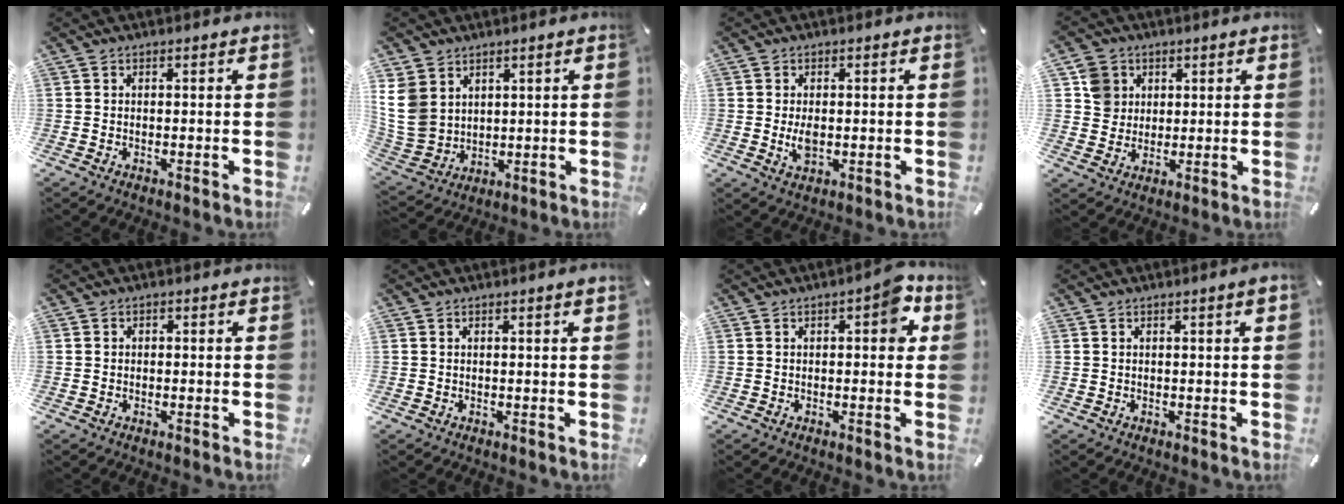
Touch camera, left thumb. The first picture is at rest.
{"total": 10.9, "force": [3.6, 9.1, 4.7], "torque": [-0.142, -0.019, 0.068]}
{"total": 3.4, "force": [-0.2, 2.2, 2.5], "torque": [-0.054, -0.005, -0.007]}
{"total": 6.4, "force": [1.9, 6.1, 1.0], "torque": [-0.014, 0.006, 0.036]}
{"total": 1.0, "force": [-0.2, 1.0, -0.1], "torque": [0.002, 0.006, -0.007]}
{"total": 0.8, "force": [0.3, 0.1, 0.7], "torque": [-0.012, 0.002, 0.005]}
{"total": 6.3, "force": [1.5, 3.1, 5.3], "torque": [-0.056, -0.002, 0.015]}
{"total": 1.4, "force": [0.4, 0.3, 1.3], "torque": [-0.024, 0.001, 0.005]}